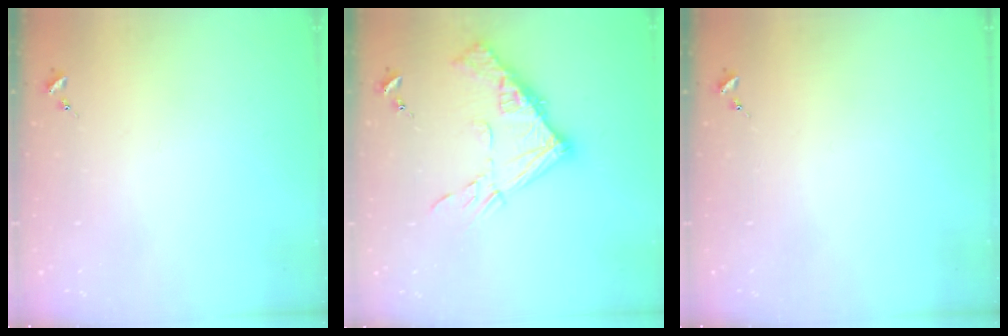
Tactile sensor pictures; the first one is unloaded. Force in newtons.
{"total": 14.5, "press": 14.4, "slide": 1.6}
{"total": 0.0}